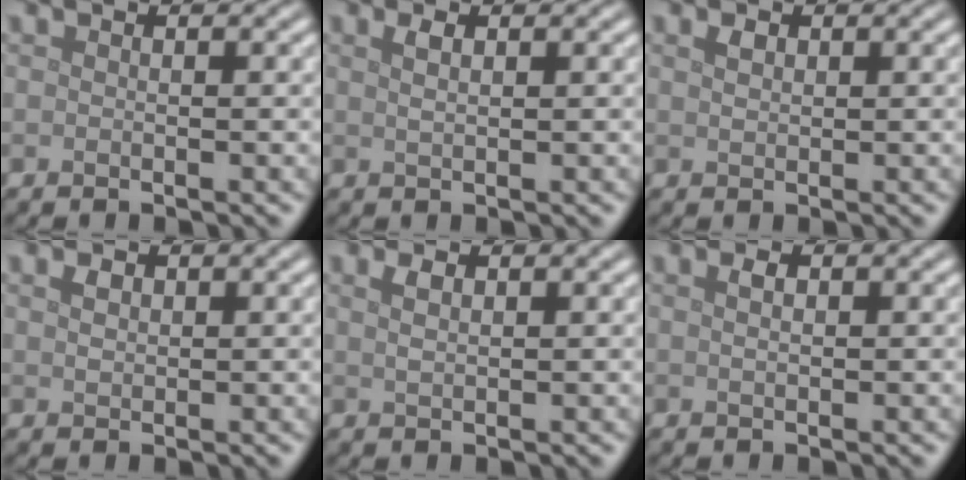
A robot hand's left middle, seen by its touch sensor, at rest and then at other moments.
{"total": 1.2, "force": [0.6, 0.4, 0.9], "torque": [-0.019, 0.001, 0.013]}
{"total": 1.0, "force": [0.6, 0.7, 0.6], "torque": [-0.012, -0.001, 0.012]}
{"total": 1.1, "force": [0.6, 0.8, 0.6], "torque": [-0.012, -0.001, 0.012]}
{"total": 1.2, "force": [0.7, 0.5, 0.9], "torque": [-0.020, 0.000, 0.015]}
{"total": 0.9, "force": [0.3, 0.4, 0.7], "torque": [-0.016, 0.001, 0.007]}